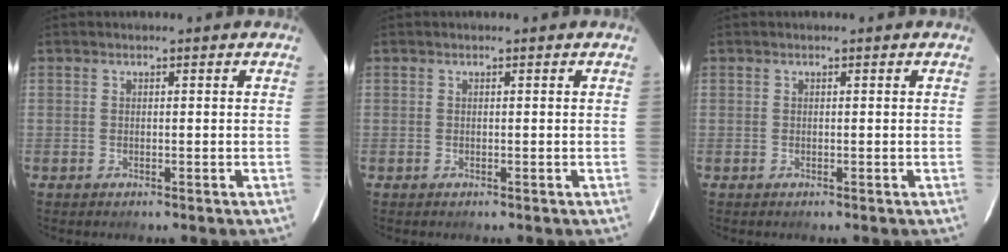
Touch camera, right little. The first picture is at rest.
{"total": 0.0}
{"total": 0.0}